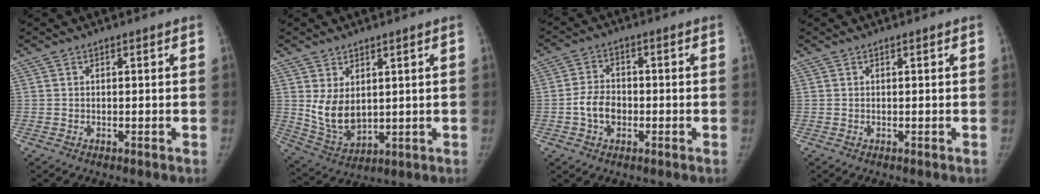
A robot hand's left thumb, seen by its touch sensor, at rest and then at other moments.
{"total": 8.3, "force": [2.0, 5.4, 6.1], "torque": [-0.096, -0.023, 0.060]}
{"total": 5.8, "force": [-1.4, 4.3, 3.7], "torque": [-0.056, 0.015, -0.030]}
{"total": 0.0}